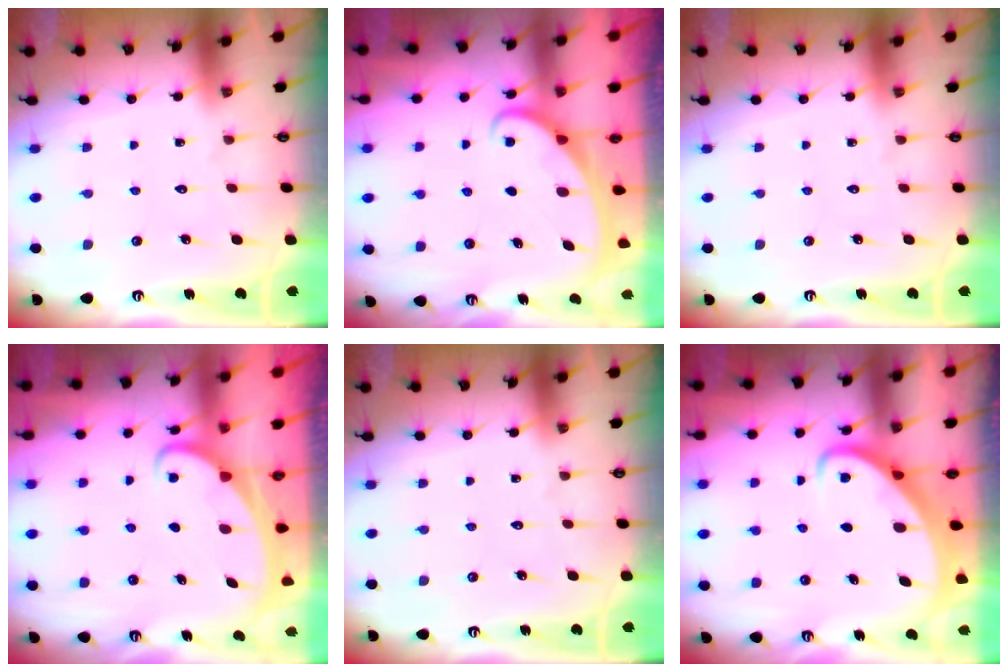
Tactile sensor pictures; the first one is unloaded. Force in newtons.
{"total": 2.1, "press": 2.1, "slide": 0.2}
{"total": 0.0}
{"total": 1.9, "press": 1.9, "slide": 0.2}
{"total": 0.0}
{"total": 2.8, "press": 2.8, "slide": 0.3}